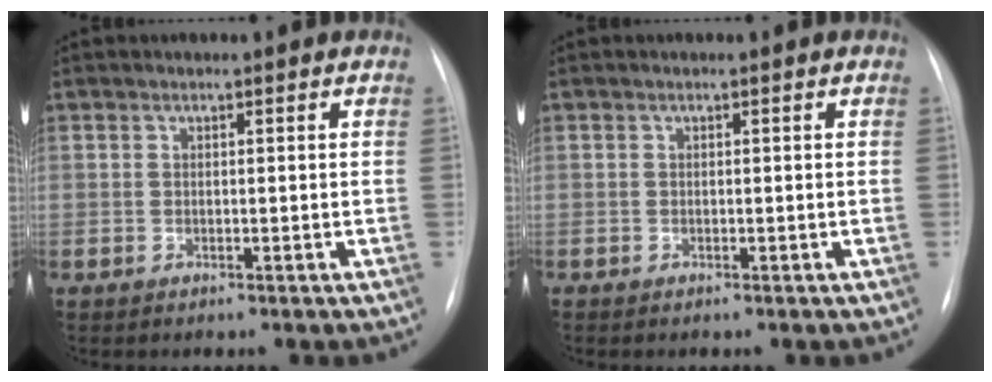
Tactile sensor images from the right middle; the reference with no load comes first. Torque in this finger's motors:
{"motor_torque": [0.21, -0.21, 0.03, 0.01]}